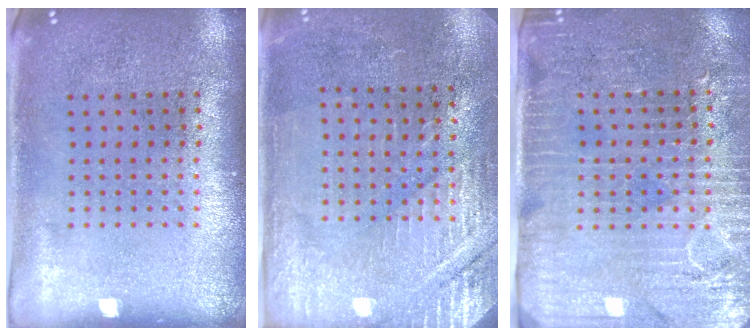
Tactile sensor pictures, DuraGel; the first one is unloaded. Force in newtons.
{"total": 2.9, "press": 2.9, "slide": 0.4}
{"total": 3.6, "press": 3.1, "slide": 1.9}